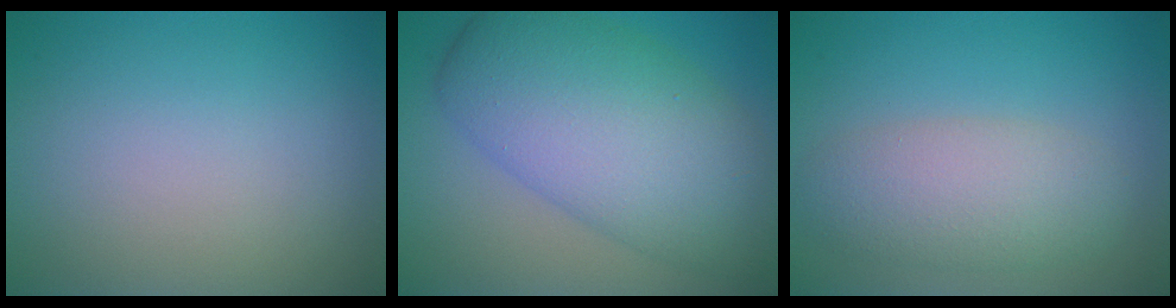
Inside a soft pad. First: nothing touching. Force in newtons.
{"total": 10.6, "press": 10.6, "slide": 0.2}
{"total": 4.7, "press": 4.7, "slide": 0.1}